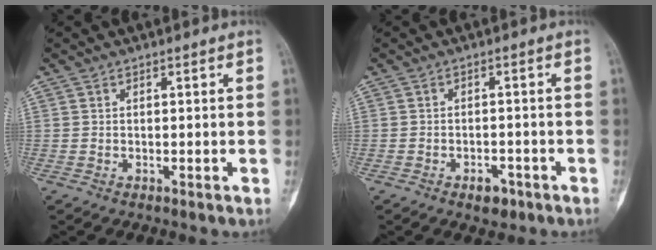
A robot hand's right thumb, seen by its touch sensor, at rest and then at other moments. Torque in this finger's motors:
{"motor_torque": [0.77, 0.01, 0.34, -0.13, 0.02]}